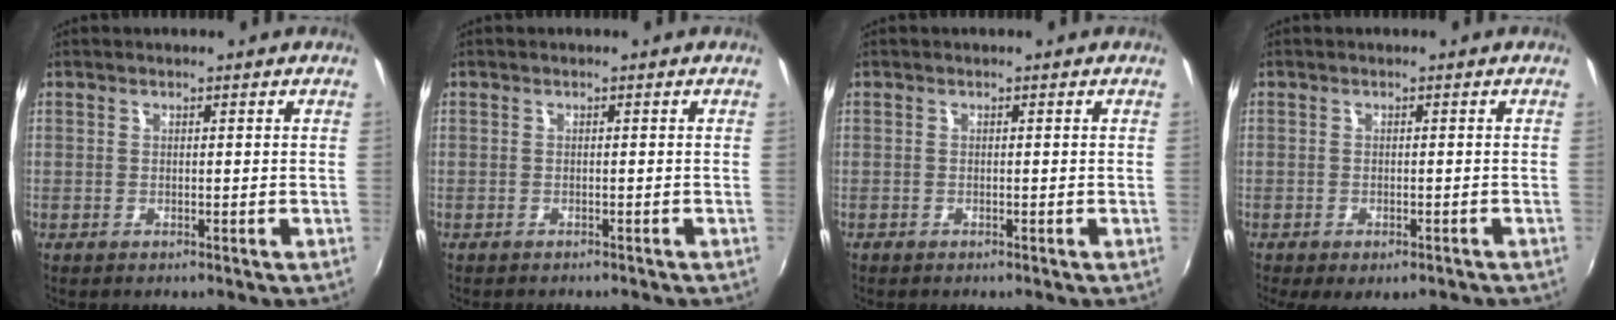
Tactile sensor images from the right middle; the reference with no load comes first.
{"total": 1.4, "force": [-1.3, 0.4, 0.3], "torque": [-0.010, -0.008, -0.018]}
{"total": 0.5, "force": [-0.4, 0.3, 0.0], "torque": [-0.002, -0.002, -0.010]}
{"total": 5.5, "force": [-3.8, 2.4, 3.3], "torque": [-0.070, -0.029, -0.052]}